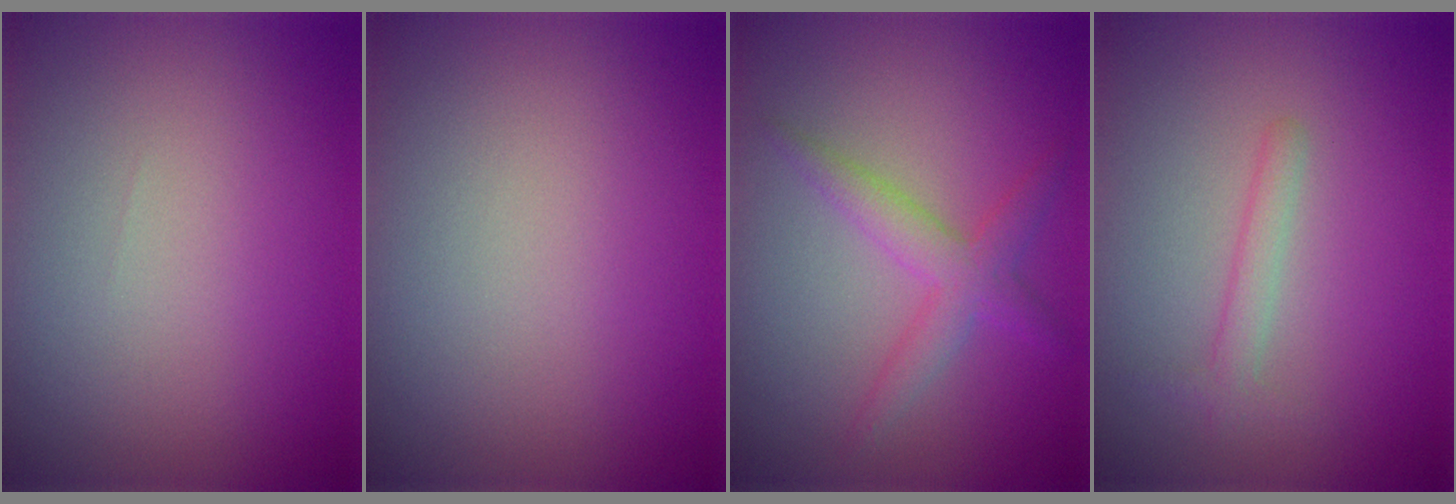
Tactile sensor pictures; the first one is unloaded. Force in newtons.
{"total": 0.0}
{"total": 2.9, "press": 2.9, "slide": 0.1}
{"total": 1.8, "press": 1.8, "slide": 0.2}